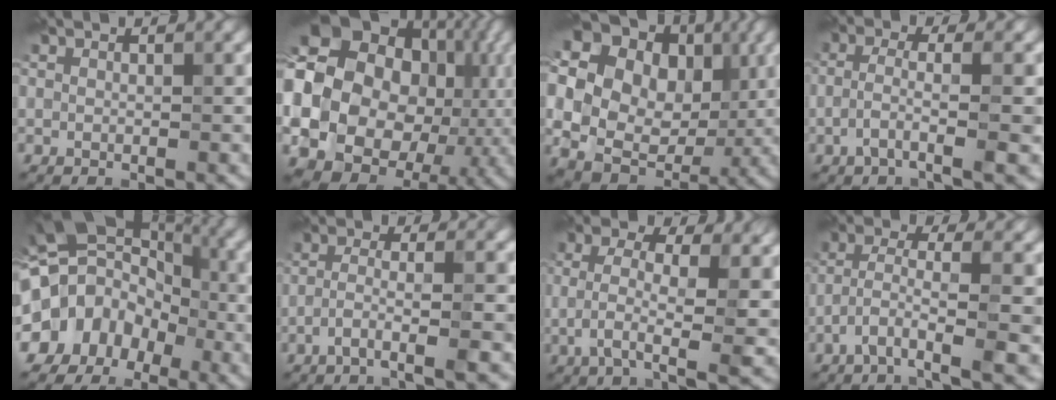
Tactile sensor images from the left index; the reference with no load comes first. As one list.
[{"total": 24.3, "force": [-0.9, 21.4, 11.5], "torque": [-0.244, 0.017, -0.040]}, {"total": 21.6, "force": [6.8, 17.6, 10.6], "torque": [-0.251, 0.046, 0.087]}, {"total": 4.1, "force": [-1.2, 0.7, 3.9], "torque": [-0.077, 0.007, -0.030]}, {"total": 15.6, "force": [-3.0, 13.1, 8.0], "torque": [-0.151, 0.018, -0.068]}, {"total": 4.7, "force": [-2.4, 0.5, 4.0], "torque": [-0.069, 0.008, -0.056]}, {"total": 6.5, "force": [-0.1, 2.2, 6.1], "torque": [-0.114, 0.001, -0.009]}, {"total": 5.1, "force": [-2.2, 0.7, 4.6], "torque": [-0.090, 0.007, -0.046]}]